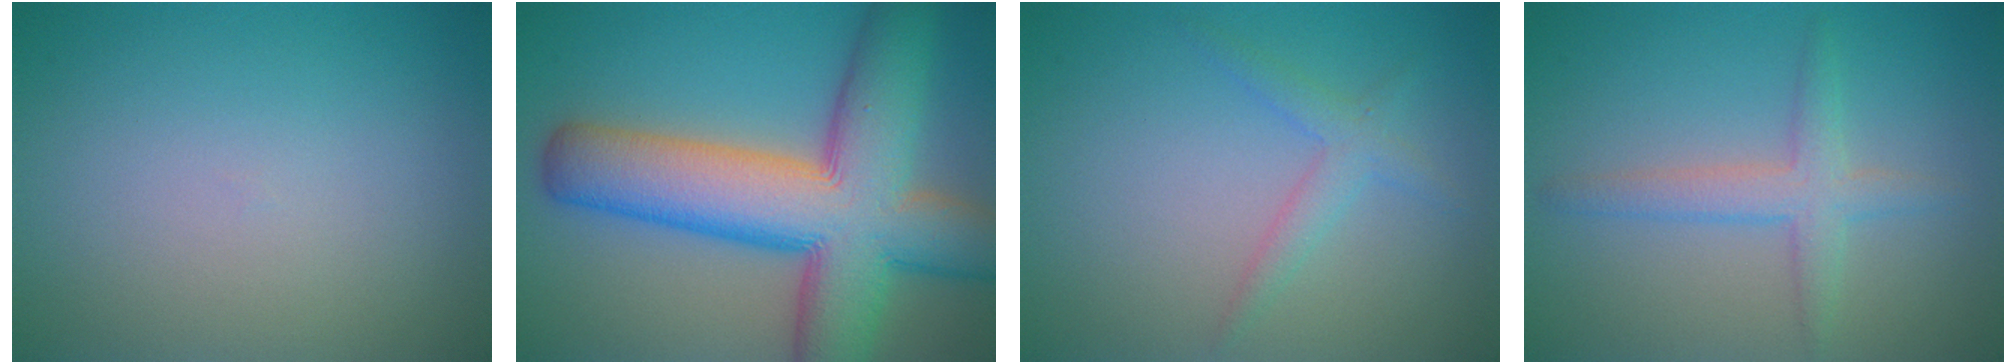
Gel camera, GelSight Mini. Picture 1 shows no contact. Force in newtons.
{"total": 13.6, "press": 13.5, "slide": 0.6}
{"total": 1.9, "press": 1.9, "slide": 0.2}
{"total": 2.7, "press": 2.7, "slide": 0.2}